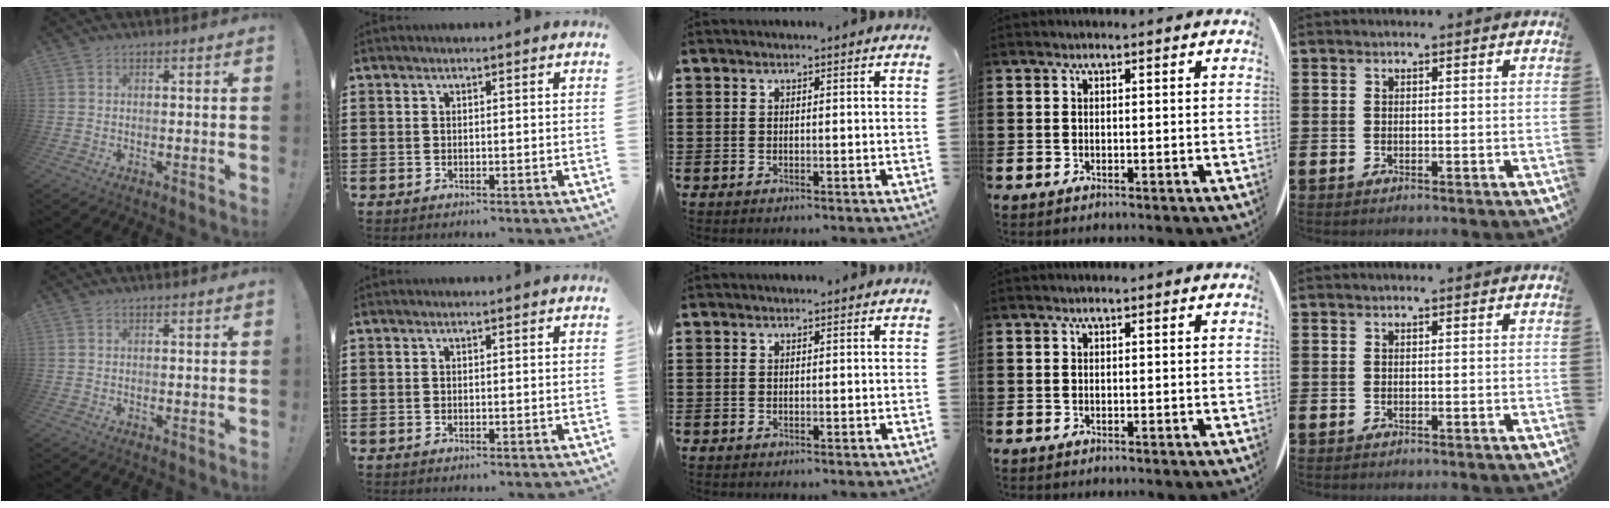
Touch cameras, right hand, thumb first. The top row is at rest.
{}